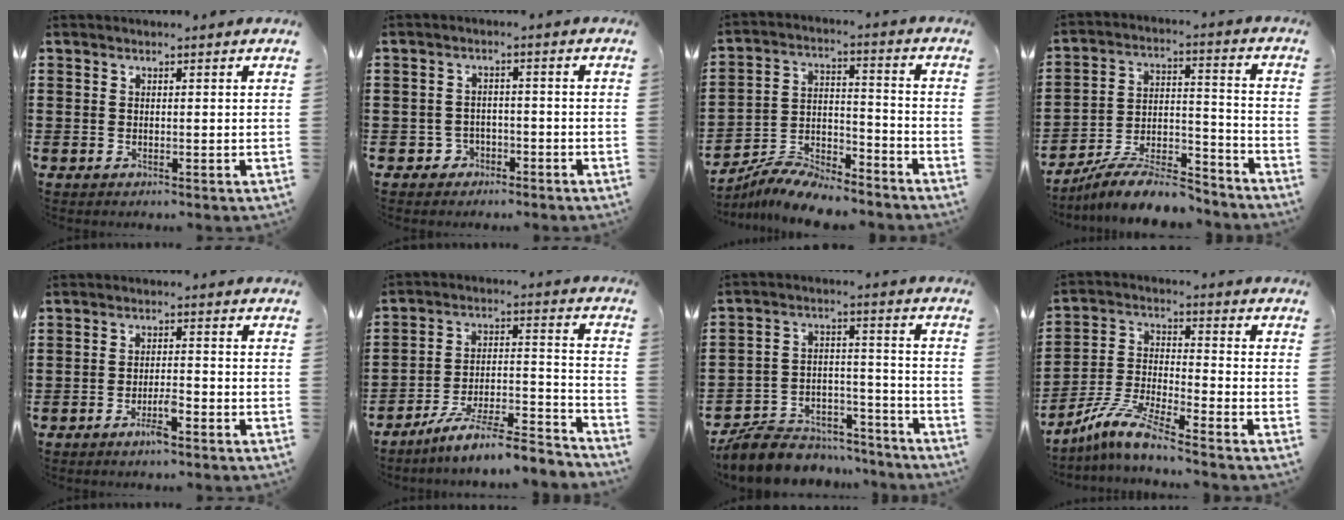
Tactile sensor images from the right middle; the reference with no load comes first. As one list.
[{"total": 2.5, "force": [-2.1, 1.4, 0.1], "torque": [-0.012, 0.003, -0.047]}, {"total": 9.0, "force": [-8.5, 1.3, 2.5], "torque": [-0.045, 0.022, -0.166]}, {"total": 10.8, "force": [-9.5, 2.0, 4.7], "torque": [-0.073, 0.029, -0.181]}, {"total": 3.7, "force": [-2.4, 0.7, 2.7], "torque": [-0.058, 0.001, -0.048]}, {"total": 9.4, "force": [-8.1, 0.6, 4.6], "torque": [-0.072, 0.013, -0.155]}, {"total": 7.9, "force": [-7.5, 2.3, 1.2], "torque": [-0.025, 0.023, -0.147]}, {"total": 8.2, "force": [-7.1, 0.2, 4.0], "torque": [-0.102, -0.009, -0.148]}]